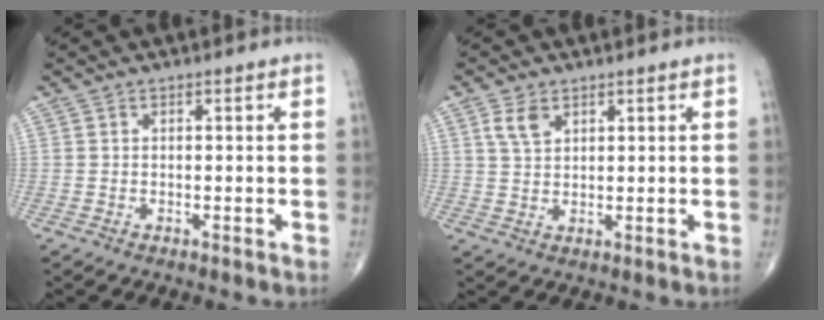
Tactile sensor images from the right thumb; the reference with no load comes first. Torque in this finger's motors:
{"motor_torque": [-0.37, 0.30, 0.46, 0.24, 0.11]}